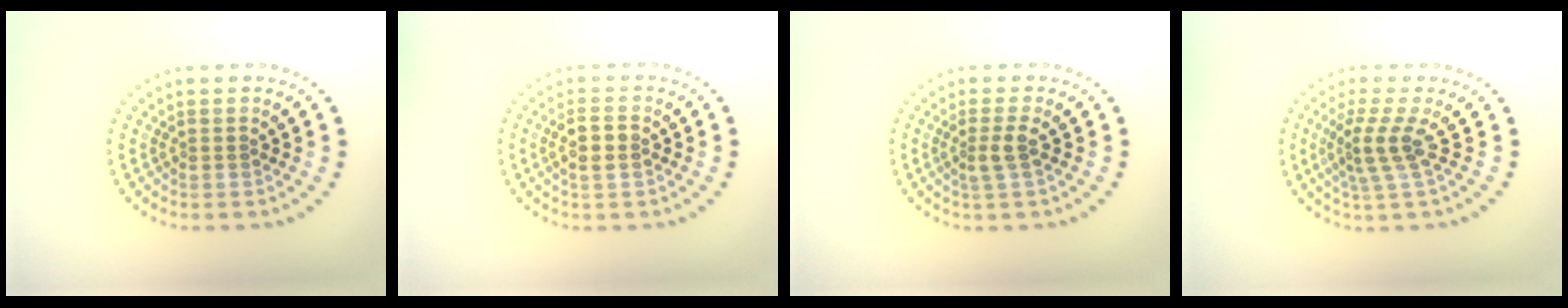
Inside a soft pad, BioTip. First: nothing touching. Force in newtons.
{"total": 2.1, "press": 2.0, "slide": 0.6}
{"total": 1.7, "press": 1.3, "slide": 1.1}
{"total": 2.7, "press": 1.9, "slide": 2.0}